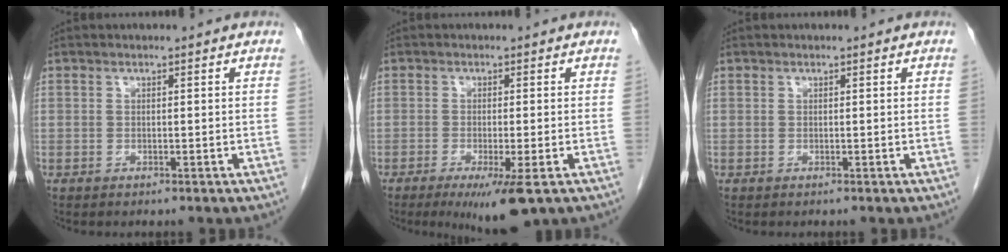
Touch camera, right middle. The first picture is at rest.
{"total": 6.9, "force": [-3.9, 0.6, 5.6], "torque": [-0.086, -0.021, -0.058]}
{"total": 0.0}